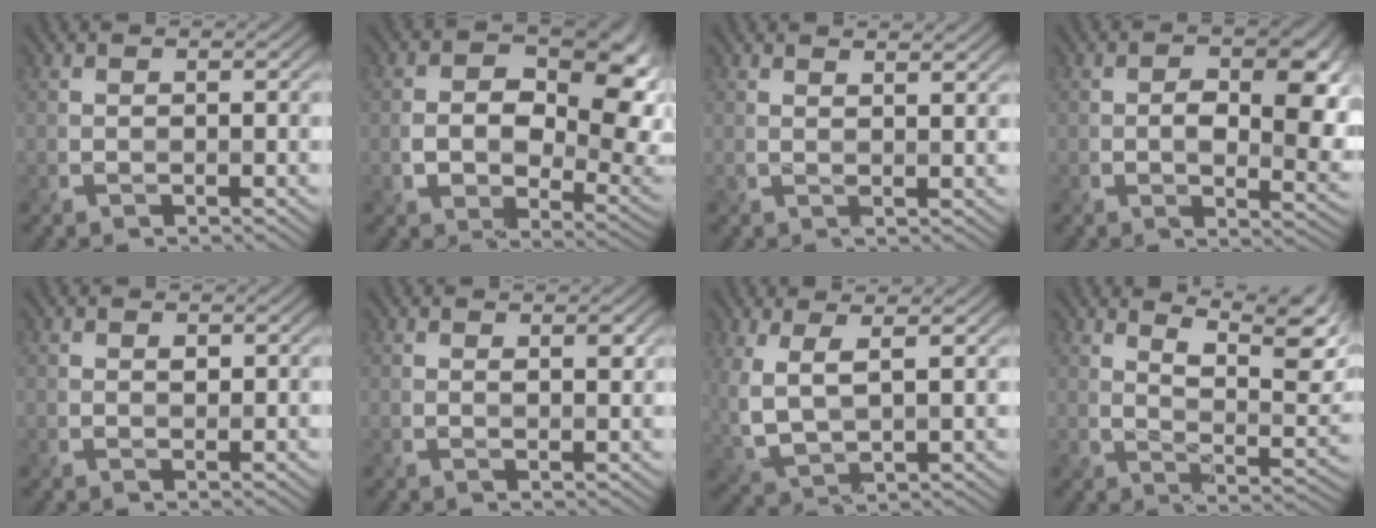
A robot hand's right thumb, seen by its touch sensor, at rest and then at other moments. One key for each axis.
{"total": 11.5, "fx": 1.9, "fy": 7.9, "fz": 8.1, "tx": -0.117, "ty": -0.018, "tz": 0.033}
{"total": 2.1, "fx": 1.8, "fy": 0.2, "fz": 1.1, "tx": -0.021, "ty": -0.002, "tz": 0.034}
{"total": 8.8, "fx": 0.7, "fy": 4.9, "fz": 7.2, "tx": -0.097, "ty": -0.008, "tz": 0.011}
{"total": 0.7, "fx": 0.4, "fy": 0.4, "fz": 0.4, "tx": -0.008, "ty": -0.004, "tz": 0.010}
{"total": 1.3, "fx": 0.7, "fy": 0.4, "fz": 1.0, "tx": -0.017, "ty": -0.005, "tz": 0.016}
{"total": 6.8, "fx": 2.6, "fy": 3.0, "fz": 5.5, "tx": -0.145, "ty": -0.006, "tz": 0.055}
{"total": 10.2, "fx": 6.7, "fy": 2.1, "fz": 7.4, "tx": -0.128, "ty": 0.007, "tz": 0.106}